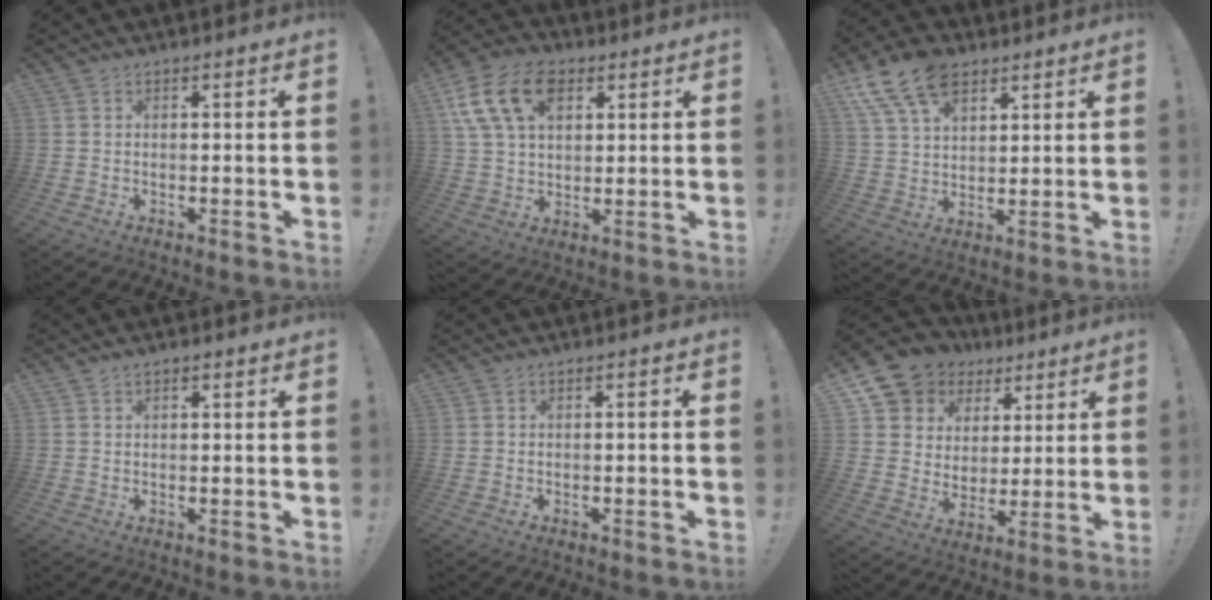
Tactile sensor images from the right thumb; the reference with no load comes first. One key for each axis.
{"total": 15.0, "fx": 6.1, "fy": 9.6, "fz": 9.7, "tx": -0.190, "ty": -0.009, "tz": 0.118}
{"total": 14.0, "fx": 8.2, "fy": 8.4, "fz": 7.6, "tx": -0.148, "ty": -0.033, "tz": 0.155}
{"total": 1.0, "fx": 0.7, "fy": 0.5, "fz": 0.5, "tx": -0.009, "ty": 0.000, "tz": 0.013}
{"total": 0.9, "fx": -0.7, "fy": -0.2, "fz": 0.5, "tx": -0.018, "ty": 0.003, "tz": -0.011}
{"total": 10.6, "fx": 6.2, "fy": 8.4, "fz": 2.1, "tx": -0.049, "ty": -0.046, "tz": 0.132}